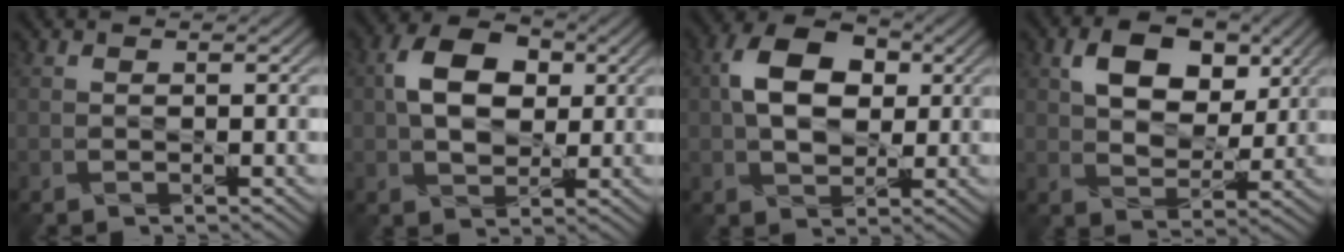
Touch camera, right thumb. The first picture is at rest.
{"total": 7.3, "force": [1.3, 5.1, 5.0], "torque": [-0.099, 0.011, 0.020]}
{"total": 8.0, "force": [1.4, 5.5, 5.6], "torque": [-0.112, 0.012, 0.021]}
{"total": 7.9, "force": [3.4, 5.2, 4.9], "torque": [-0.092, -0.001, 0.054]}